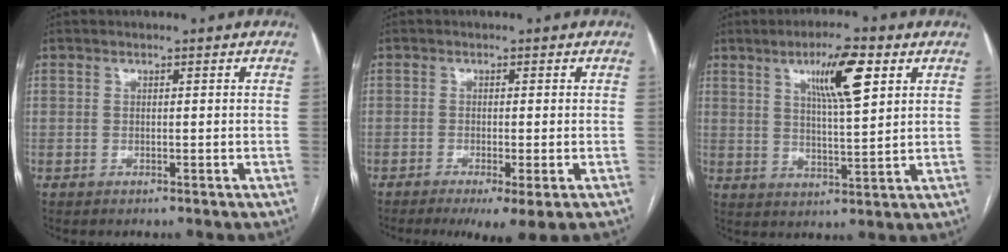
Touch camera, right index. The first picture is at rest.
{"total": 5.7, "force": [-3.4, 0.2, 4.6], "torque": [-0.062, -0.016, -0.053]}
{"total": 9.3, "force": [4.4, 1.2, 8.2], "torque": [-0.141, 0.004, 0.073]}